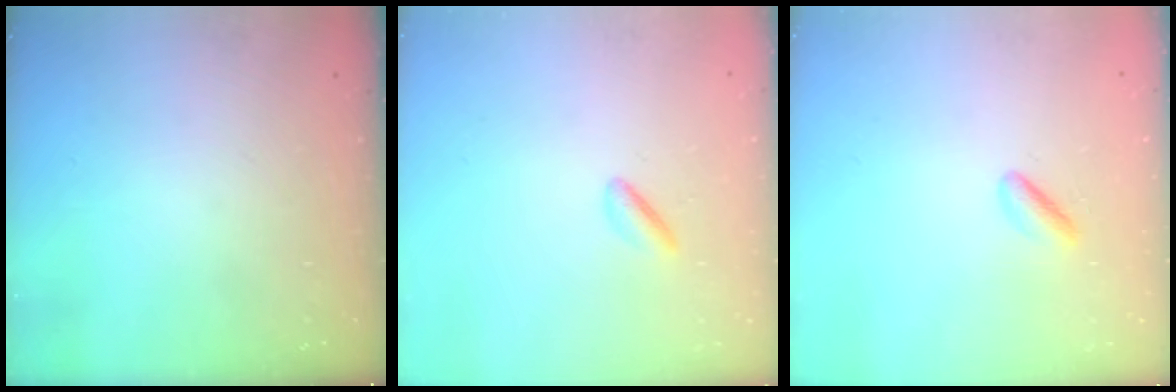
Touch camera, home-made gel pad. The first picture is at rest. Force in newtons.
{"total": 1.7, "press": 1.5, "slide": 0.9}
{"total": 2.3, "press": 2.1, "slide": 1.0}